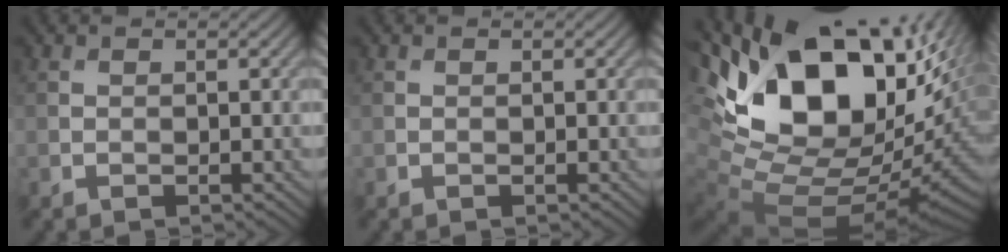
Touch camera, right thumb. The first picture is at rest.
{"total": 0.0}
{"total": 20.4, "force": [6.4, 12.2, 15.0], "torque": [-0.281, -0.002, 0.142]}